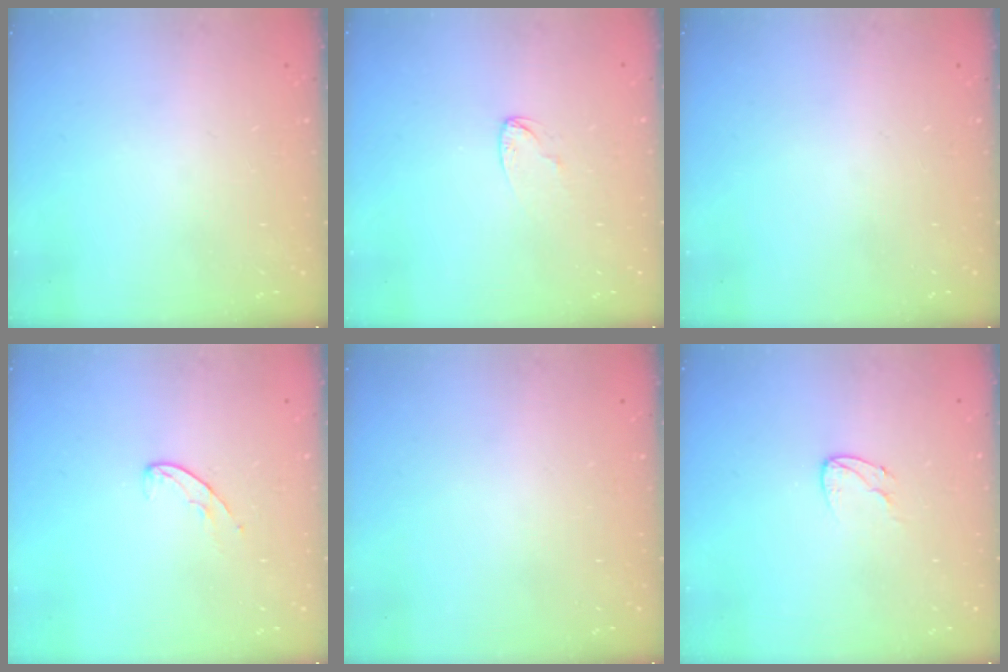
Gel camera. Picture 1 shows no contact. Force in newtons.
{"total": 2.4, "press": 2.4, "slide": 0.2}
{"total": 0.0}
{"total": 5.4, "press": 5.4, "slide": 0.4}
{"total": 0.0}
{"total": 5.6, "press": 5.6, "slide": 0.7}